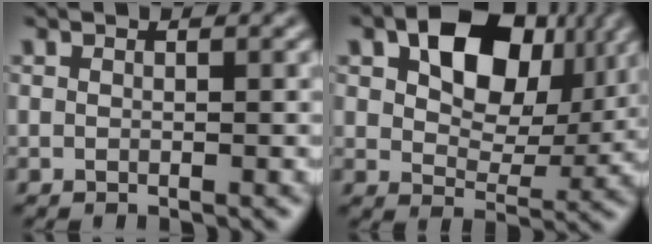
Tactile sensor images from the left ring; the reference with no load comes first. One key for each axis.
{"total": 9.7, "fx": 3.5, "fy": 6.1, "fz": 6.6, "tx": -0.108, "ty": 0.009, "tz": 0.057}